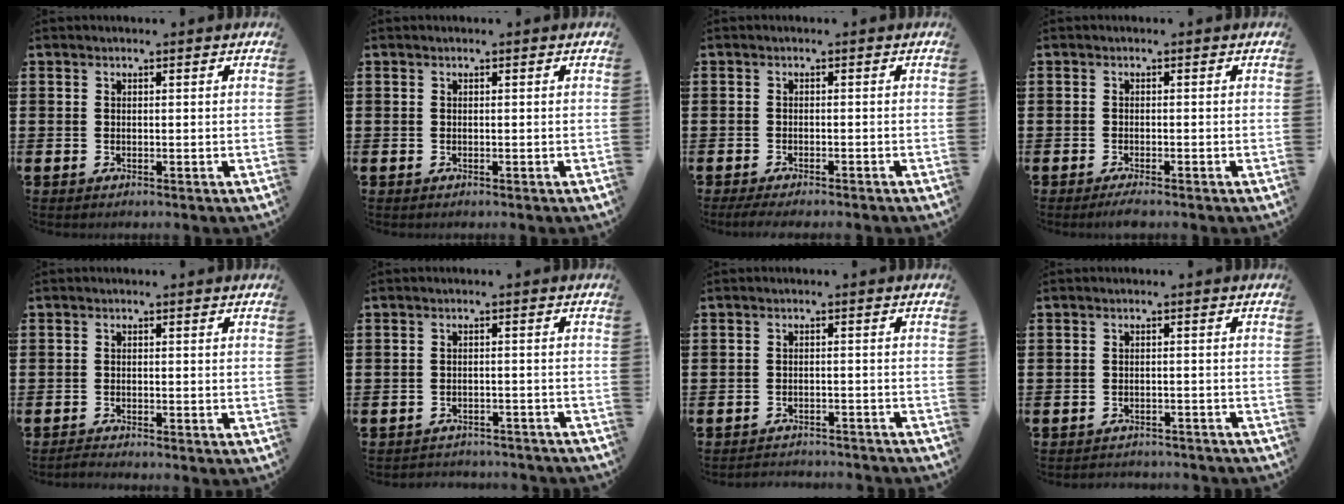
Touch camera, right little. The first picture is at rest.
{"total": 0.0}
{"total": 1.3, "force": [-1.0, 0.1, 0.8], "torque": [-0.011, -0.001, -0.019]}
{"total": 1.1, "force": [-0.8, 0.1, 0.8], "torque": [-0.014, -0.002, -0.015]}
{"total": 0.9, "force": [-0.8, 0.0, 0.3], "torque": [-0.006, -0.001, -0.017]}
{"total": 1.8, "force": [-1.8, 0.0, -0.2], "torque": [-0.002, 0.004, -0.041]}
{"total": 1.9, "force": [-1.9, -0.1, -0.2], "torque": [-0.002, 0.004, -0.043]}
{"total": 1.4, "force": [-1.4, 0.0, -0.1], "torque": [-0.003, 0.003, -0.030]}